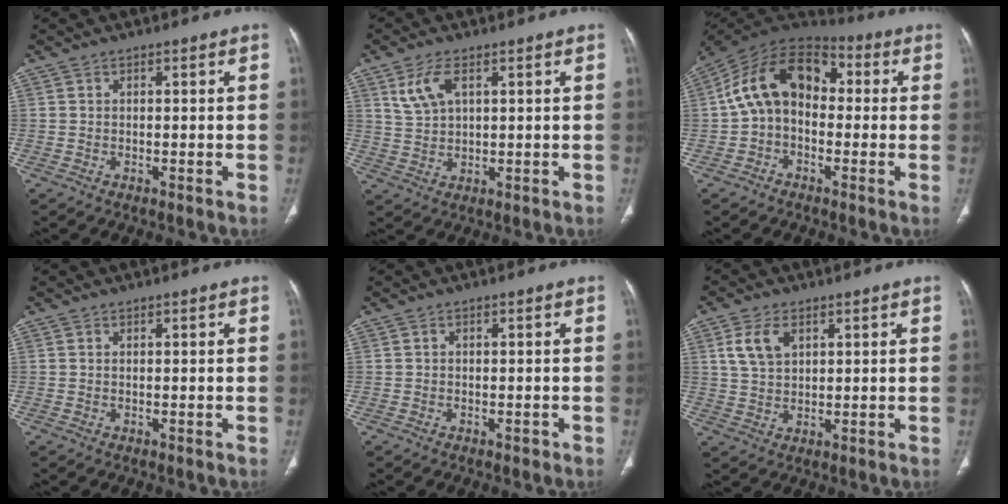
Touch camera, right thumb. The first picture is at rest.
{"total": 5.6, "force": [2.6, 2.7, 4.1], "torque": [-0.090, -0.003, 0.060]}
{"total": 14.3, "force": [0.3, 10.0, 10.2], "torque": [-0.156, 0.047, -0.010]}
{"total": 0.0}
{"total": 0.6, "force": [-0.4, 0.4, 0.3], "torque": [-0.002, 0.000, -0.006]}
{"total": 6.0, "force": [2.5, 3.7, 4.1], "torque": [-0.076, -0.004, 0.052]}